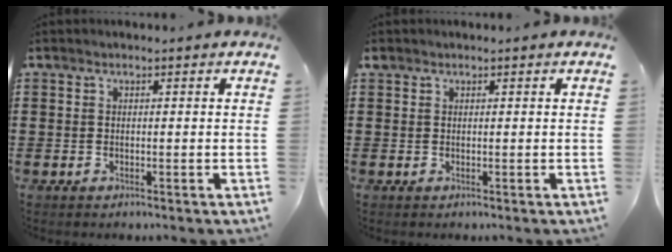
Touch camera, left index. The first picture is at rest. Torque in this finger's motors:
{"motor_torque": [0.16, -0.19, 0.10, 0.03]}